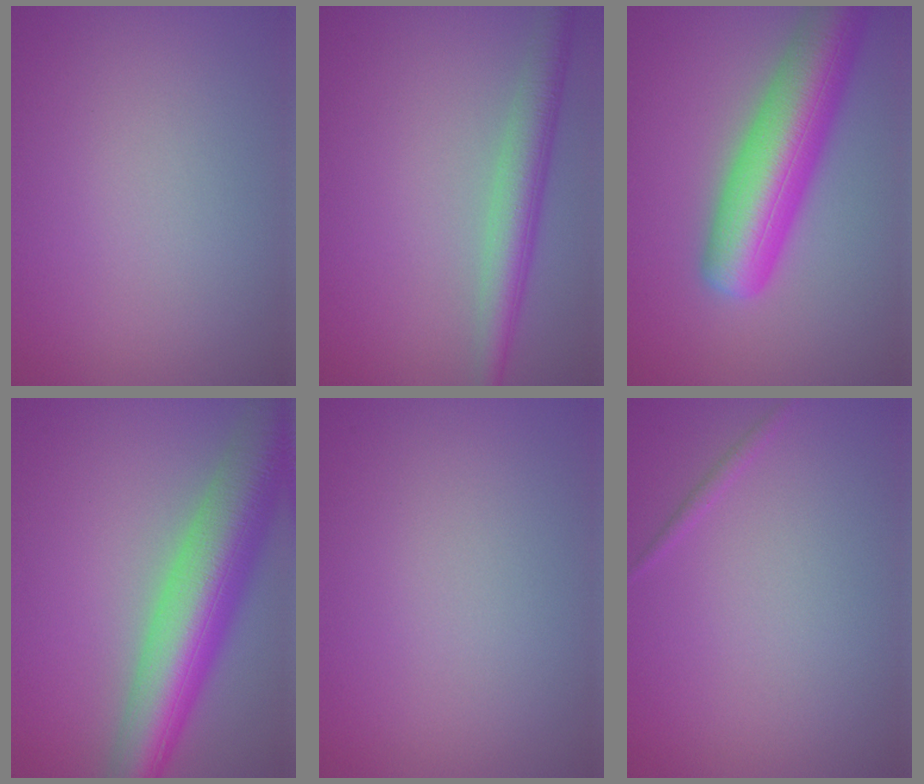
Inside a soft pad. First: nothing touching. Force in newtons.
{"total": 4.4, "press": 4.4, "slide": 0.1}
{"total": 9.1, "press": 9.1, "slide": 0.6}
{"total": 11.0, "press": 11.0, "slide": 0.6}
{"total": 0.0}
{"total": 0.6, "press": 0.6, "slide": 0.0}